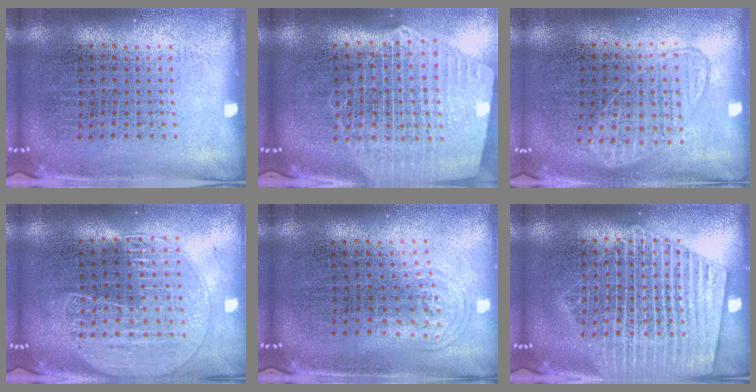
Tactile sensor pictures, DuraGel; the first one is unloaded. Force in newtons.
{"total": 2.8, "press": 2.3, "slide": 1.5}
{"total": 0.9, "press": 0.9, "slide": 0.3}
{"total": 1.9, "press": 1.7, "slide": 0.8}
{"total": 0.9, "press": 0.6, "slide": 0.7}
{"total": 2.0, "press": 2.0, "slide": 0.2}